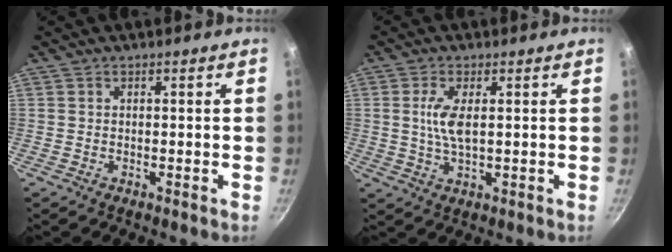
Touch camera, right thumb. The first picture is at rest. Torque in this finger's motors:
{"motor_torque": [0.82, 0.95, 0.75, 0.12, 0.03]}